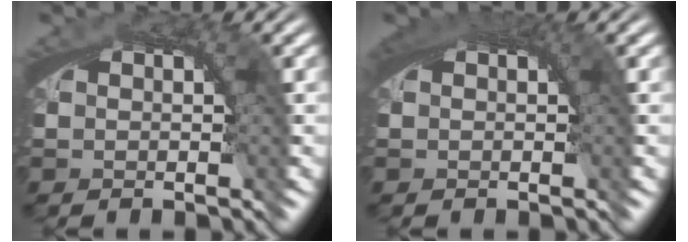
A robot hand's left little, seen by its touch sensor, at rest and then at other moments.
{"total": 0.9, "force": [0.3, 0.6, 0.7], "torque": [-0.011, -0.005, 0.006]}